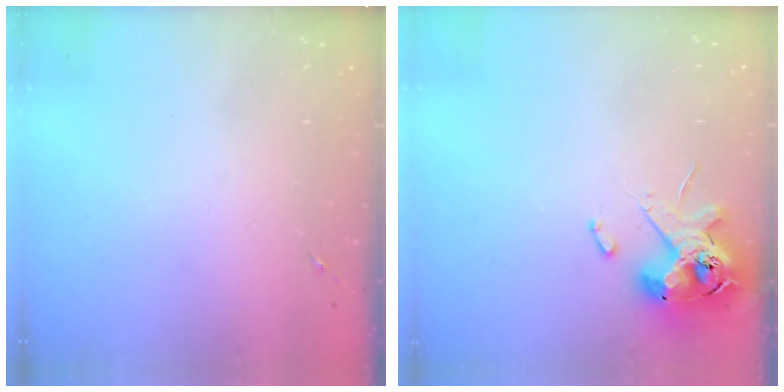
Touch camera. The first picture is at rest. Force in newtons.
{"total": 12.1, "press": 11.9, "slide": 1.9}